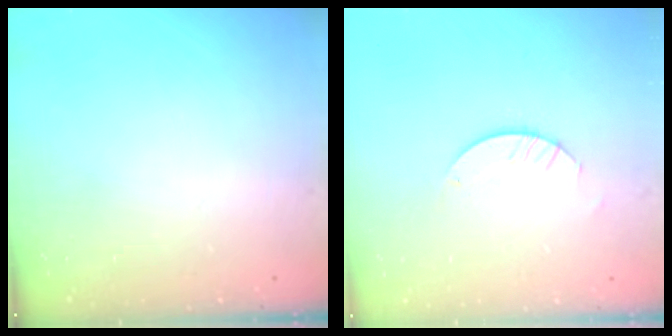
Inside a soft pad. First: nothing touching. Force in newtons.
{"total": 3.2, "press": 3.2, "slide": 0.3}